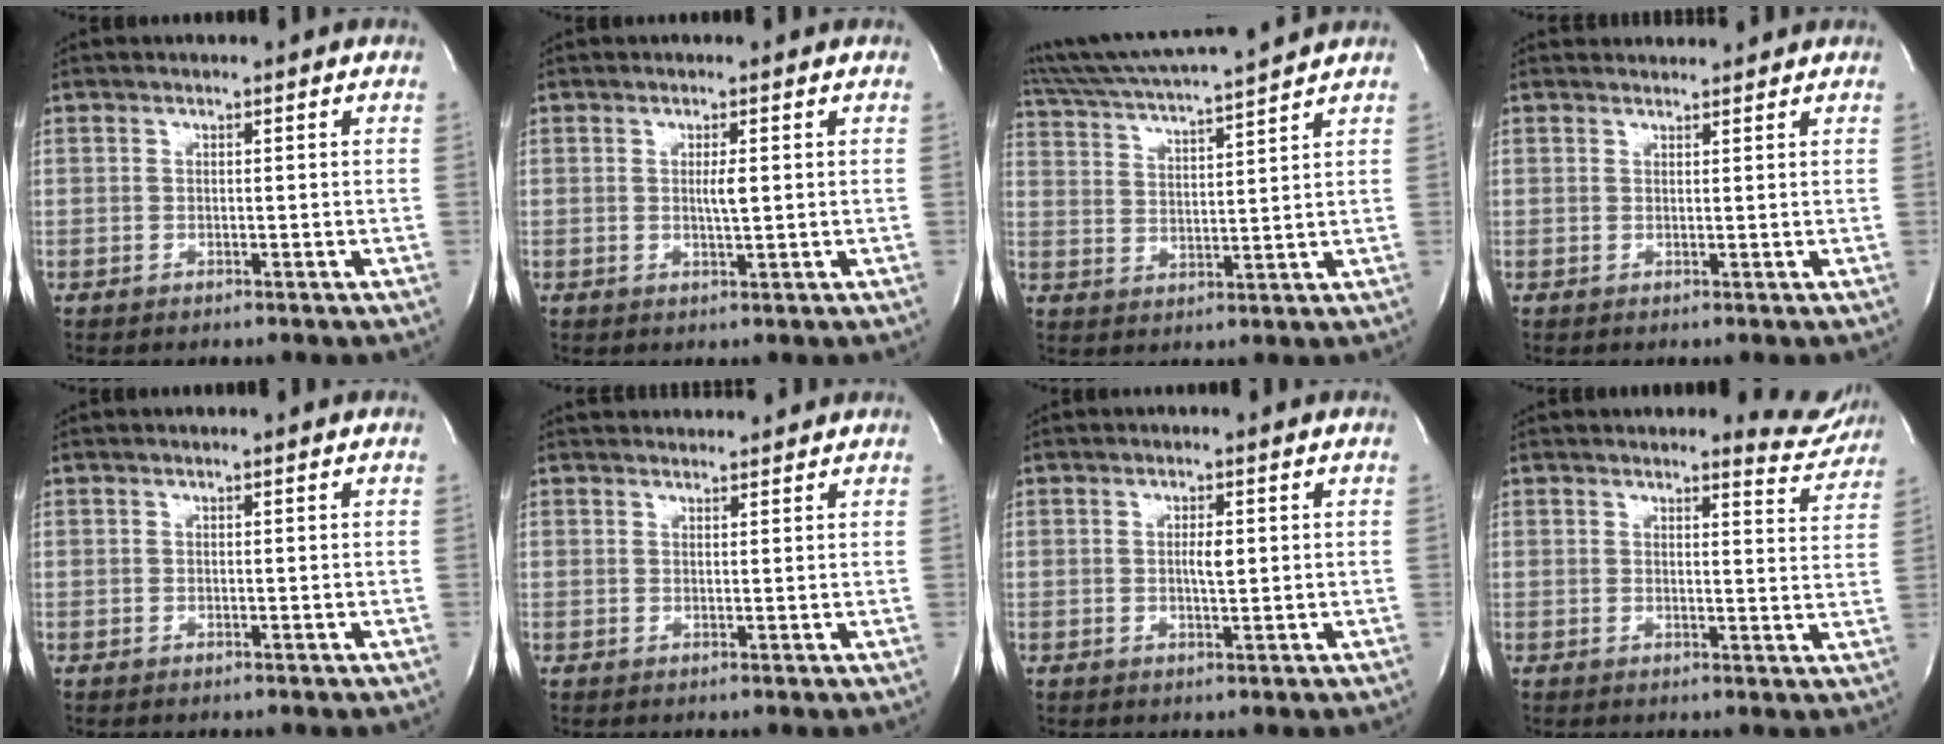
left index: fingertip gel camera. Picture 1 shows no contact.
{"total": 1.9, "force": [0.2, 0.1, 1.8], "torque": [-0.037, -0.004, 0.004]}
{"total": 14.4, "force": [13.1, -1.1, 5.8], "torque": [-0.115, 0.005, 0.214]}
{"total": 3.6, "force": [3.5, 0.6, 0.1], "torque": [-0.005, 0.021, 0.047]}
{"total": 0.0}
{"total": 5.8, "force": [5.7, 1.1, 0.9], "torque": [-0.009, 0.025, 0.072]}
{"total": 2.0, "force": [0.2, 0.4, 1.9], "torque": [-0.036, -0.003, 0.004]}
{"total": 5.6, "force": [5.6, 0.9, 0.0], "torque": [0.012, -0.039, 0.044]}